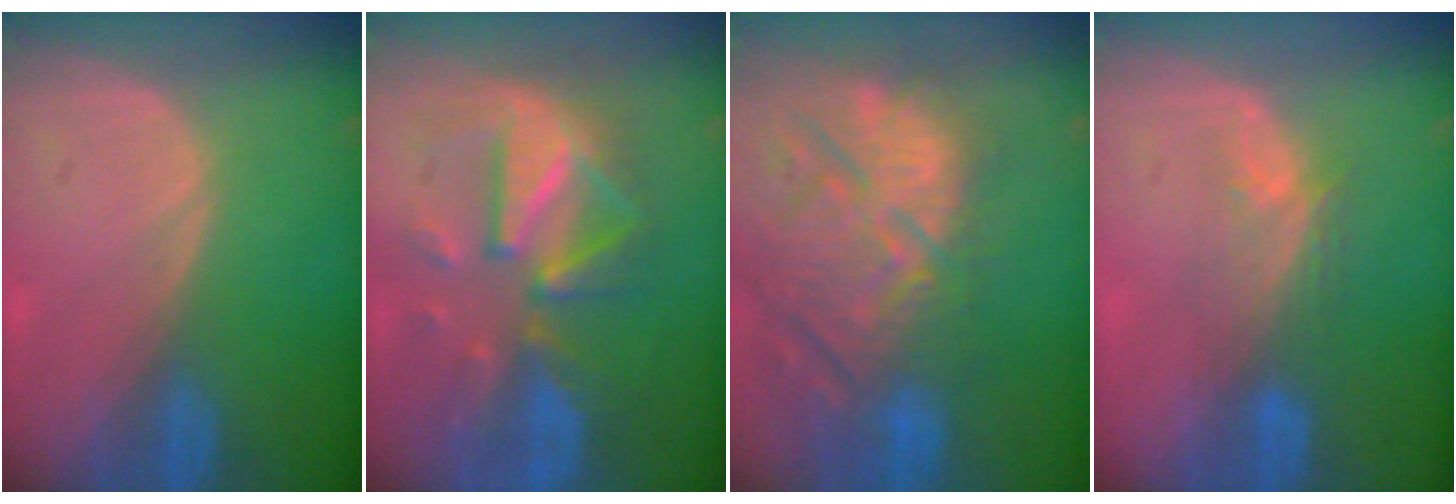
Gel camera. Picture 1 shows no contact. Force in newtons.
{"total": 10.6, "press": 10.6, "slide": 0.9}
{"total": 14.9, "press": 12.8, "slide": 7.7}
{"total": 4.5, "press": 4.3, "slide": 1.5}